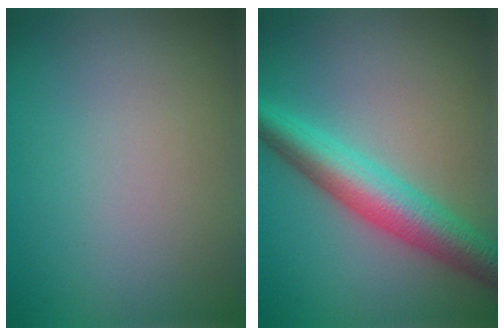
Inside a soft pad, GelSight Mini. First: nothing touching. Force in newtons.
{"total": 6.1, "press": 6.1, "slide": 0.0}